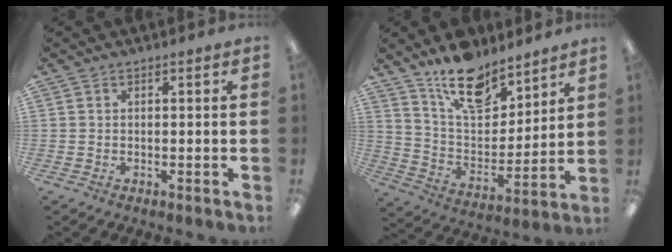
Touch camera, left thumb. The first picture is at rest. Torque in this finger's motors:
{"motor_torque": [2.16, 0.95, 1.42, -1.35, 0.13]}